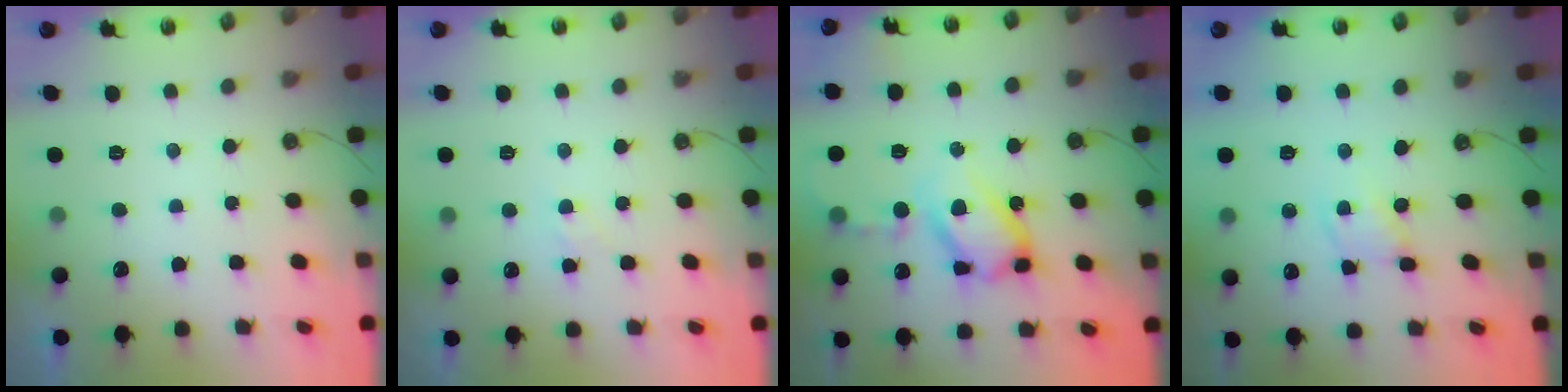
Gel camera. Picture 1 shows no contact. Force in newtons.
{"total": 5.4, "press": 5.4, "slide": 0.6}
{"total": 16.0, "press": 15.9, "slide": 1.6}
{"total": 2.1, "press": 2.1, "slide": 0.3}